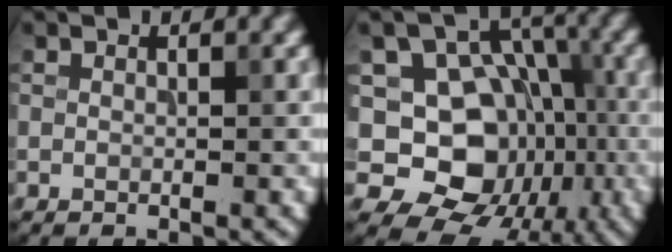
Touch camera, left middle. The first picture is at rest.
{"total": 11.5, "force": [-1.8, 9.3, 6.5], "torque": [-0.084, 0.004, -0.045]}